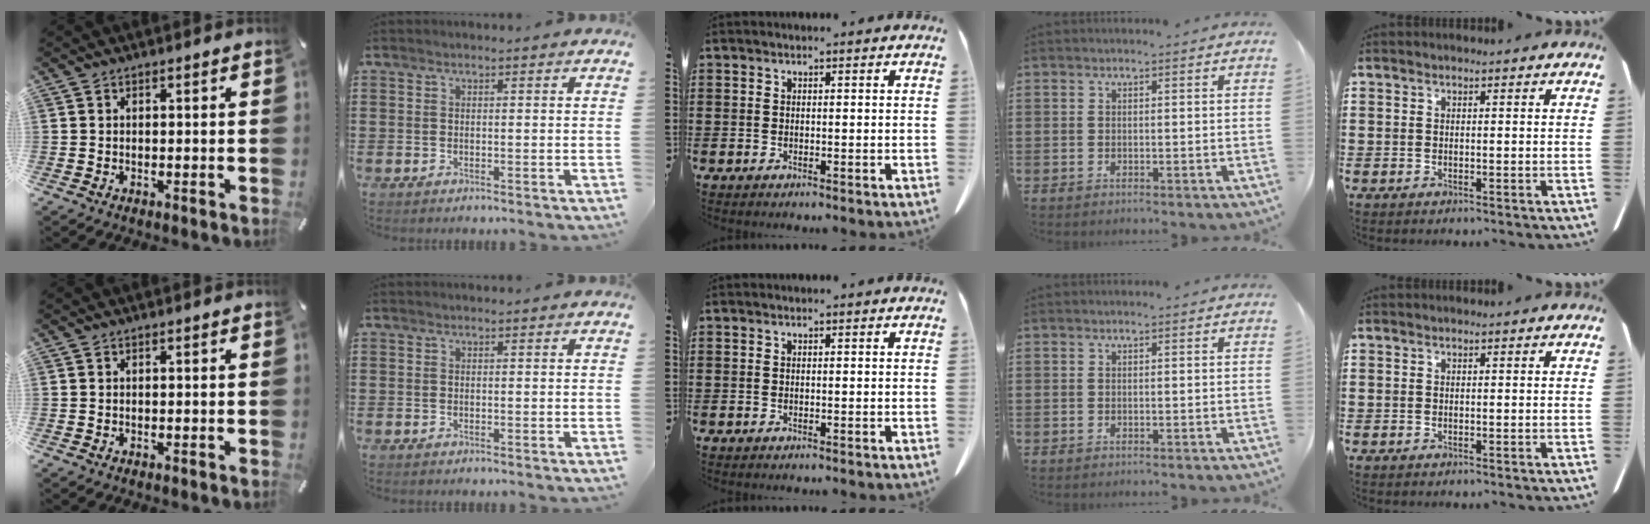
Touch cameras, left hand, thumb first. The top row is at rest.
{}